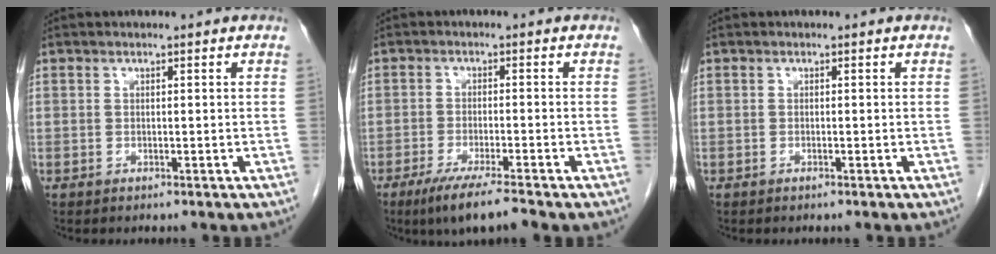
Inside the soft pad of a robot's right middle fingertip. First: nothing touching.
{"total": 6.7, "force": [-4.9, -0.1, 4.6], "torque": [-0.082, -0.018, -0.084]}
{"total": 0.0}